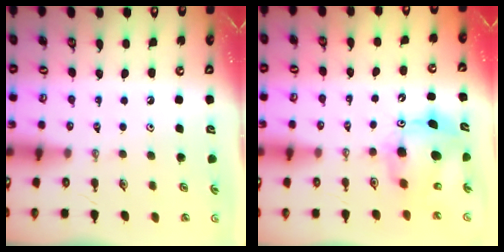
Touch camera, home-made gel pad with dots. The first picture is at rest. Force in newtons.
{"total": 9.7, "press": 9.7, "slide": 0.8}